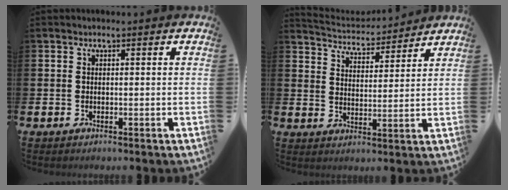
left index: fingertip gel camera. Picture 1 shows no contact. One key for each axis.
{"total": 4.8, "fx": 4.8, "fy": 0.9, "fz": 0.2, "tx": -0.029, "ty": -0.036, "tz": 0.082}